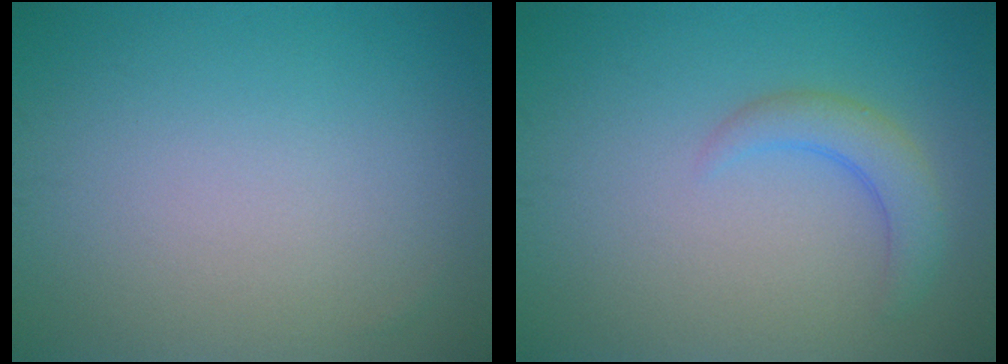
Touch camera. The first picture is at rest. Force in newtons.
{"total": 2.6, "press": 2.5, "slide": 0.3}